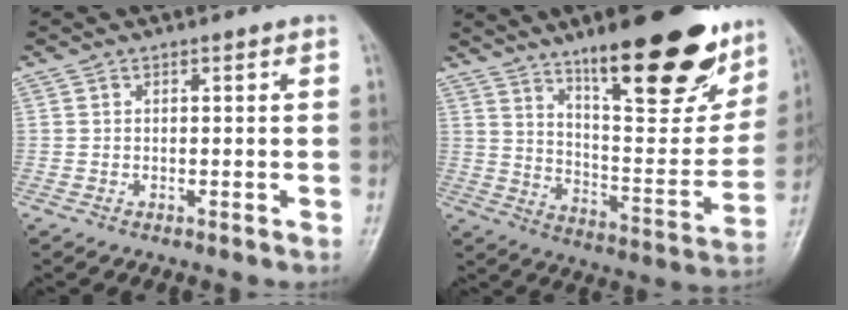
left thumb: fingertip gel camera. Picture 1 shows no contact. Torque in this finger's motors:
{"motor_torque": [2.38, 0.80, 1.47, -1.30, 0.31]}